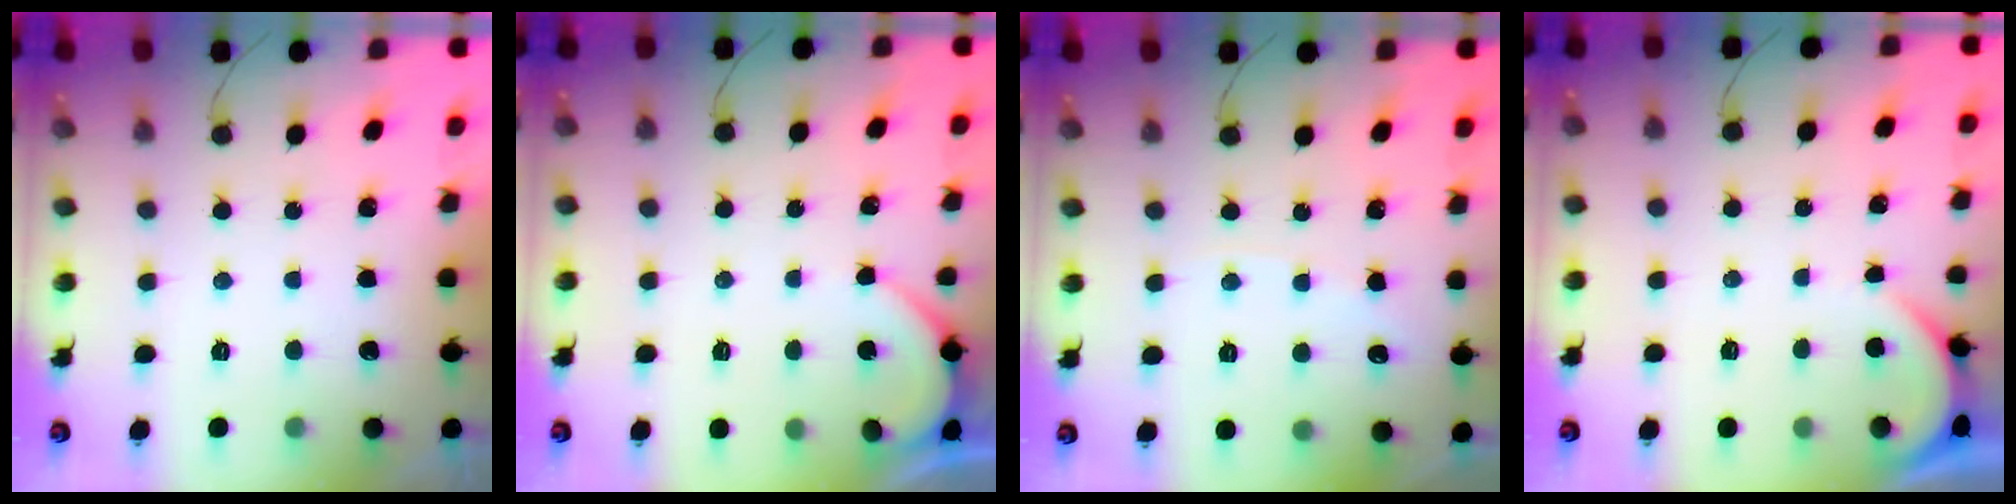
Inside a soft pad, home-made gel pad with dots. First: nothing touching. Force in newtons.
{"total": 2.0, "press": 2.0, "slide": 0.2}
{"total": 3.7, "press": 3.7, "slide": 0.6}
{"total": 1.6, "press": 1.6, "slide": 0.2}